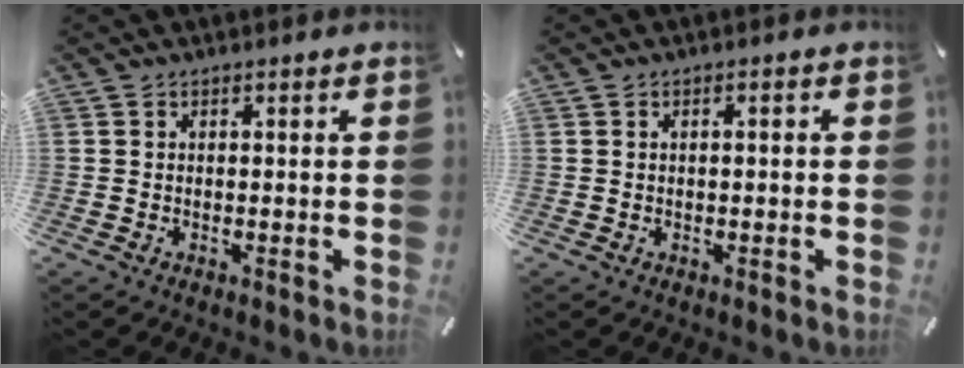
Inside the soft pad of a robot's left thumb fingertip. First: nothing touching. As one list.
[{"total": 0.9, "force": [-0.2, 0.3, 0.8], "torque": [-0.014, 0.002, -0.004]}]